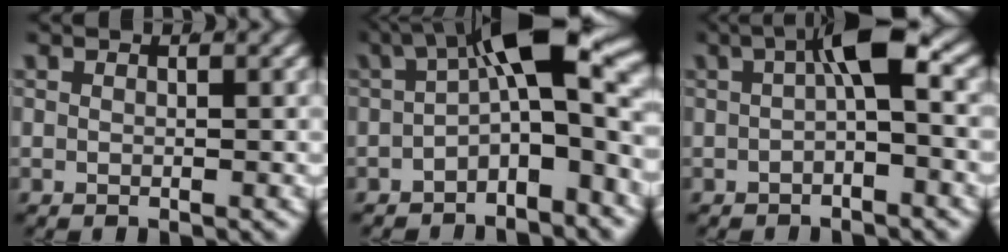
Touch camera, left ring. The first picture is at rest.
{"total": 8.2, "force": [0.1, 2.7, 7.8], "torque": [-0.106, -0.006, 0.009]}
{"total": 4.2, "force": [0.4, 0.6, 4.1], "torque": [-0.067, 0.003, 0.007]}